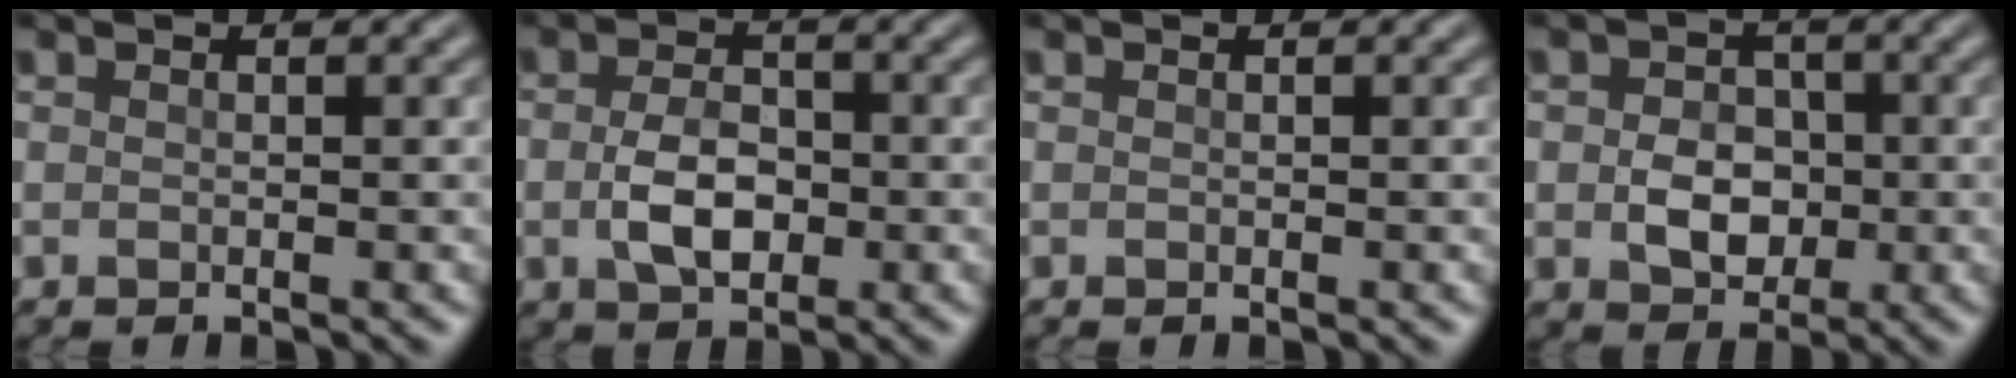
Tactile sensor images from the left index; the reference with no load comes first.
{"total": 4.0, "force": [-0.7, 2.5, 3.1], "torque": [-0.064, -0.001, -0.014]}
{"total": 0.0}
{"total": 3.9, "force": [-0.5, 3.1, 2.3], "torque": [-0.037, -0.004, -0.011]}